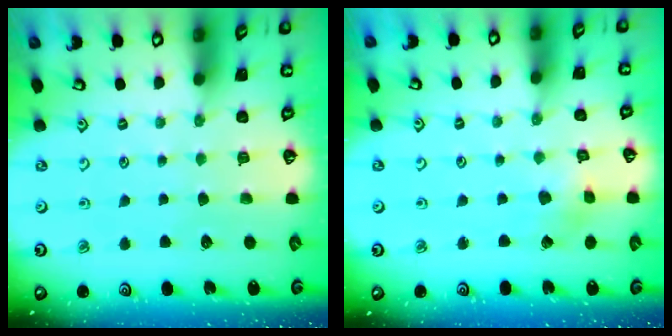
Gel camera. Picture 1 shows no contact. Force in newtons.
{"total": 2.6, "press": 2.5, "slide": 0.3}